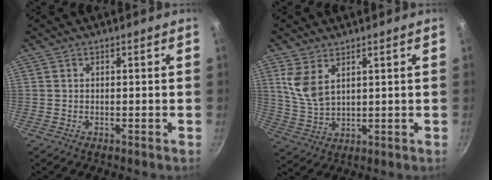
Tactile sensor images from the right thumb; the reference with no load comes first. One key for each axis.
{"total": 6.8, "fx": 3.3, "fy": 3.6, "fz": 4.7, "tx": -0.091, "ty": -0.025, "tz": 0.073}